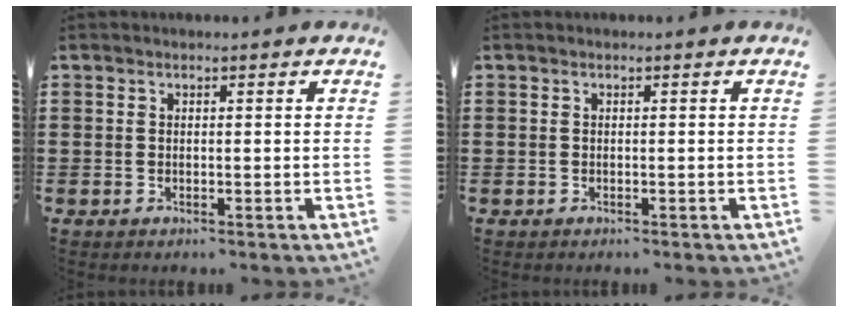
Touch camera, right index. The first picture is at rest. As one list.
[{"total": 0.0}]